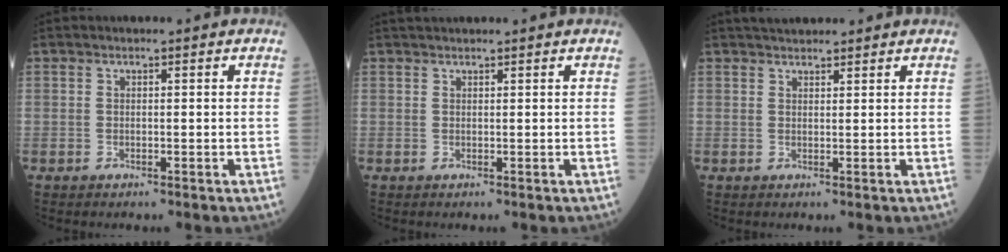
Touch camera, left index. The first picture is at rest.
{"total": 2.7, "force": [2.6, 0.0, 0.9], "torque": [-0.009, 0.031, 0.043]}
{"total": 4.3, "force": [4.0, 1.0, 1.5], "torque": [-0.022, 0.033, 0.062]}